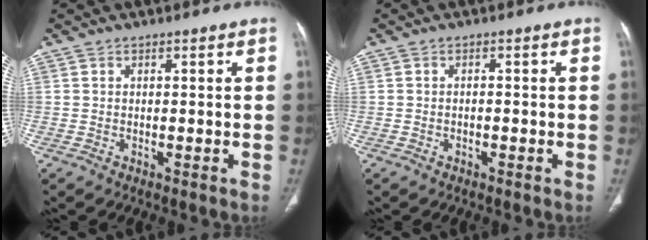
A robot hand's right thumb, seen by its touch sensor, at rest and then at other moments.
{"total": 0.7, "force": [-0.3, 0.4, 0.5], "torque": [-0.011, 0.005, -0.005]}